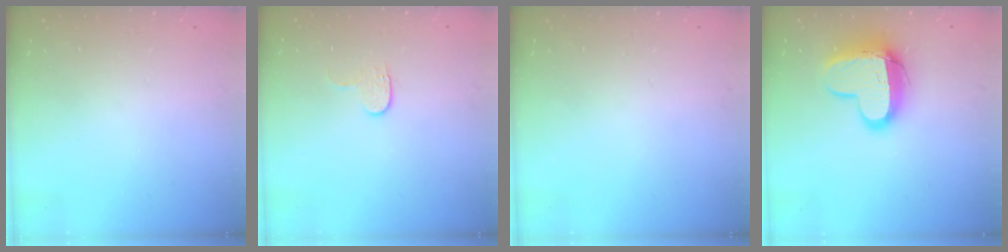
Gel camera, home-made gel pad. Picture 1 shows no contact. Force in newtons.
{"total": 3.4, "press": 3.4, "slide": 0.4}
{"total": 0.0}
{"total": 12.8, "press": 12.7, "slide": 1.4}